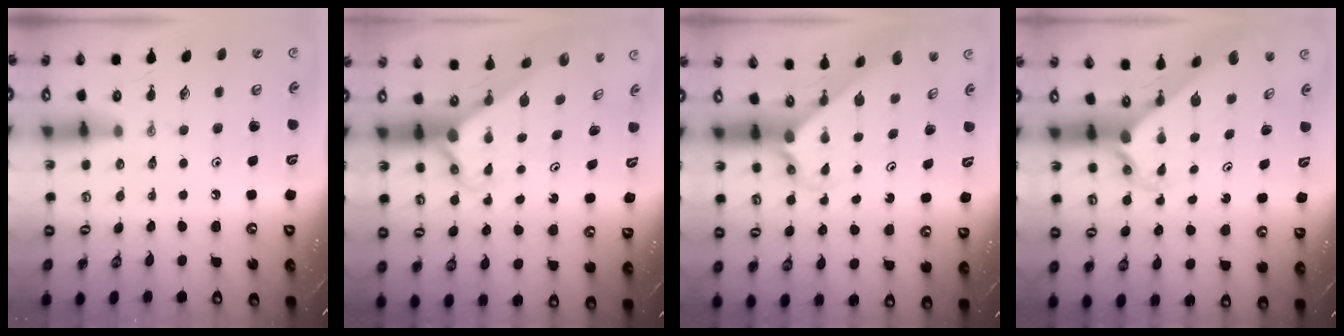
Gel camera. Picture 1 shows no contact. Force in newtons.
{"total": 2.8, "press": 2.8, "slide": 0.2}
{"total": 2.4, "press": 2.4, "slide": 0.2}
{"total": 2.2, "press": 2.2, "slide": 0.2}